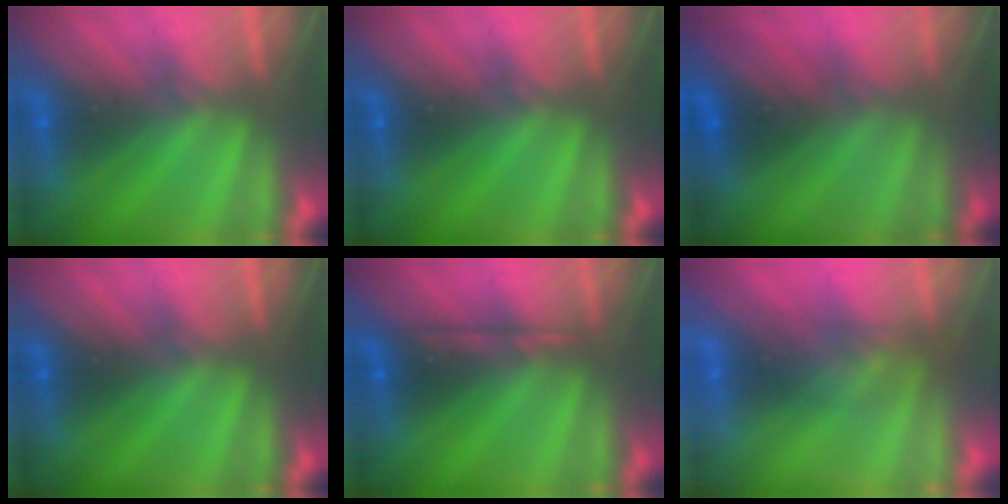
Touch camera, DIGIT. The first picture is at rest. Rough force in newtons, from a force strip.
{"total": 0.0}
{"total": 2.8}
{"total": 0.0}
{"total": 2.1}
{"total": 2.7}